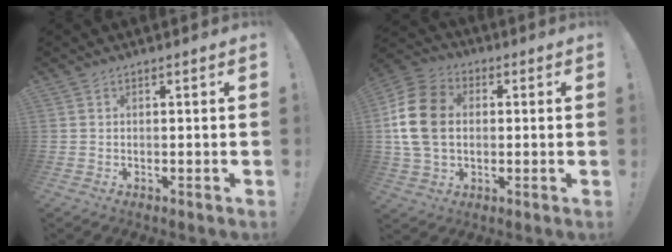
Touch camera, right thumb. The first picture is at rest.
{"total": 16.3, "force": [1.3, 12.3, 10.6], "torque": [-0.195, 0.013, 0.027]}